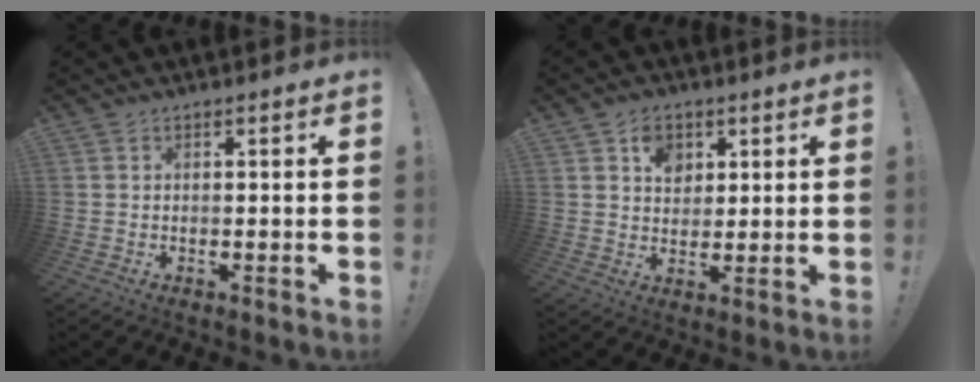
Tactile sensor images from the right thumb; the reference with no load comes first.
{"total": 6.9, "force": [3.4, 5.5, 2.6], "torque": [-0.021, -0.017, 0.059]}